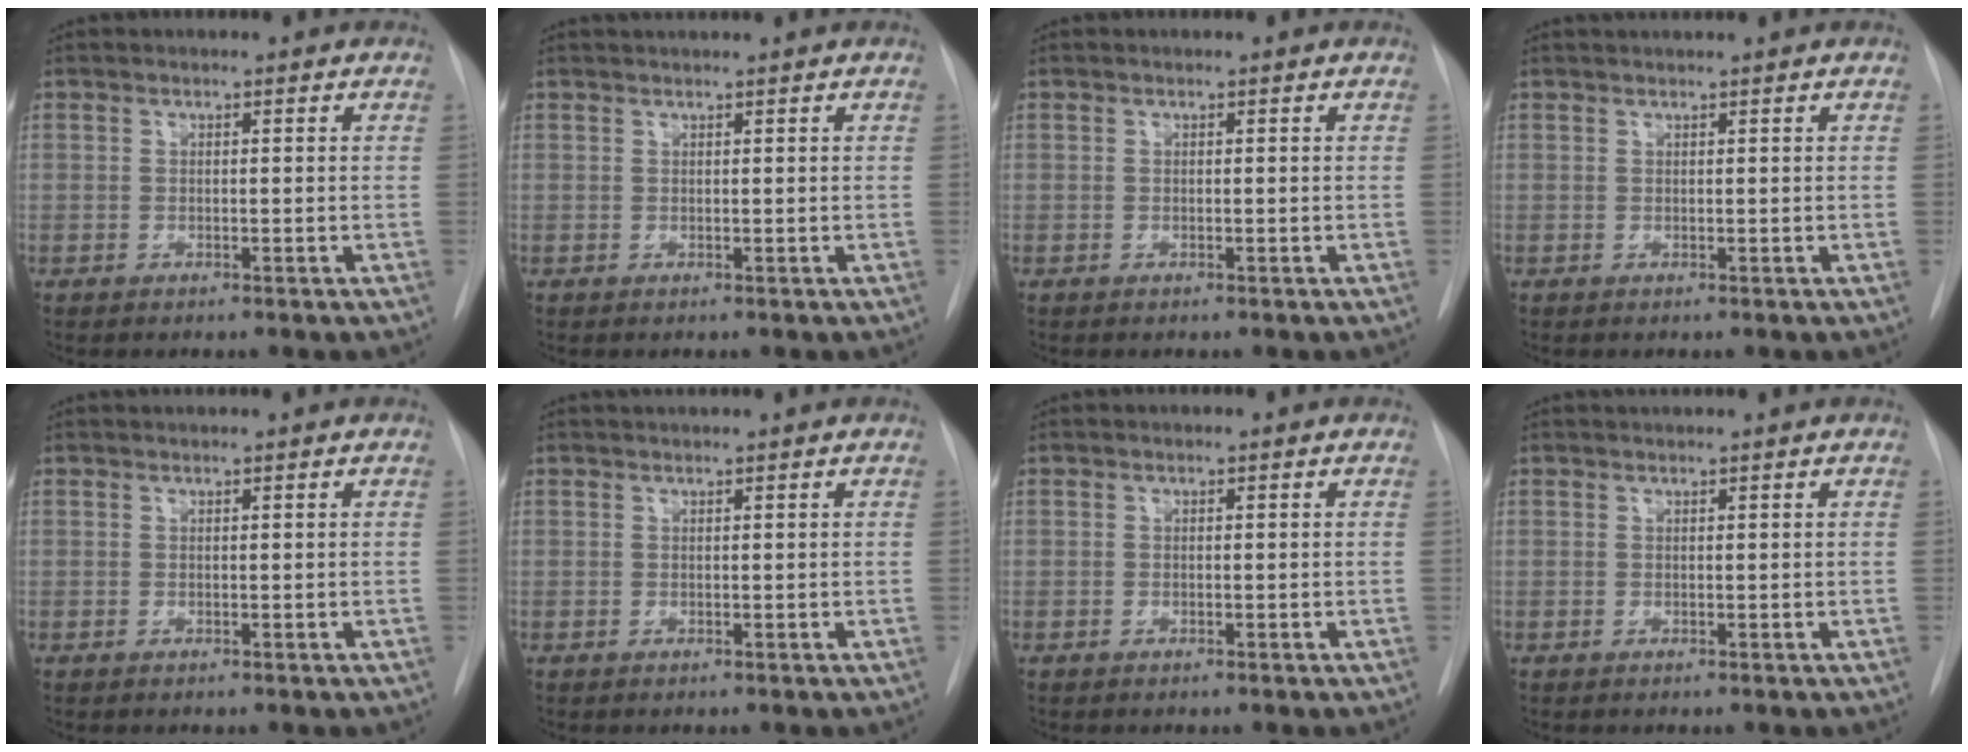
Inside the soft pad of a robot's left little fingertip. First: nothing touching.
{"total": 1.6, "force": [1.4, -0.5, 0.6], "torque": [-0.004, 0.014, 0.029]}
{"total": 0.0}
{"total": 1.5, "force": [1.4, -0.4, 0.5], "torque": [-0.003, 0.014, 0.028]}
{"total": 1.2, "force": [1.1, -0.3, 0.4], "torque": [-0.004, 0.015, 0.025]}
{"total": 1.7, "force": [1.5, -0.5, 0.6], "torque": [-0.004, 0.014, 0.031]}
{"total": 0.0}
{"total": 1.7, "force": [1.6, -0.5, 0.6], "torque": [-0.004, 0.013, 0.029]}